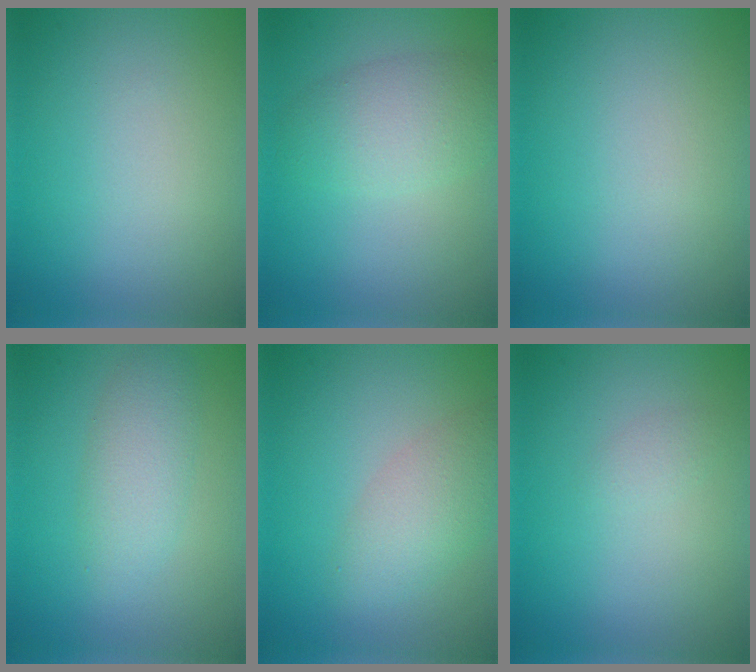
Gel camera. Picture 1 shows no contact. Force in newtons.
{"total": 3.9, "press": 3.9, "slide": 0.2}
{"total": 0.0}
{"total": 2.8, "press": 2.8, "slide": 0.1}
{"total": 3.5, "press": 3.5, "slide": 0.1}
{"total": 0.7, "press": 0.7, "slide": 0.0}